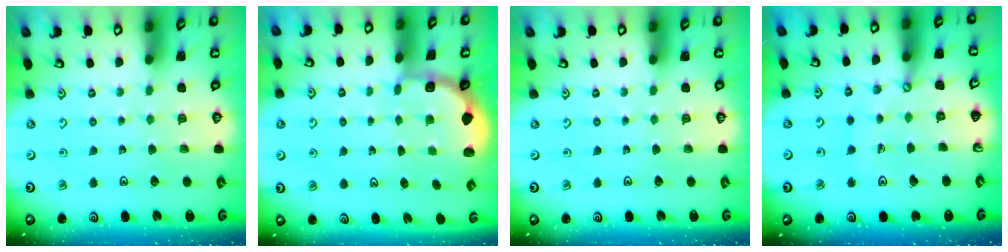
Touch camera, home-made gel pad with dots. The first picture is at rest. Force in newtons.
{"total": 1.8, "press": 1.6, "slide": 0.7}
{"total": 0.0}
{"total": 8.1, "press": 8.1, "slide": 0.5}